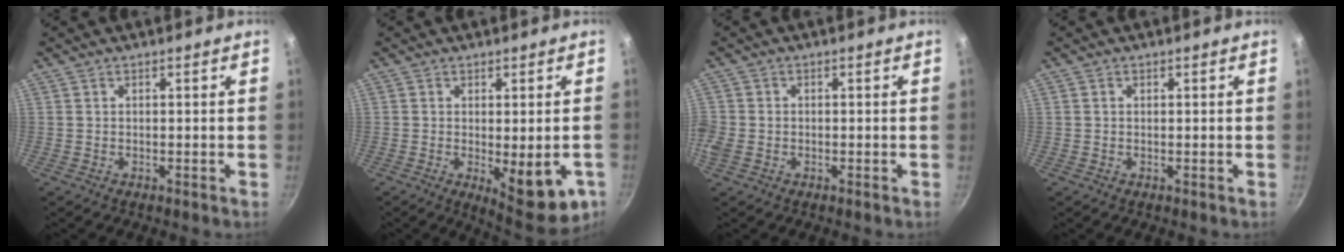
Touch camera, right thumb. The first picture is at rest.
{"total": 11.6, "force": [-3.2, 4.3, 10.3], "torque": [-0.120, -0.012, -0.028]}
{"total": 4.9, "force": [-1.0, 4.0, 2.7], "torque": [-0.068, 0.003, -0.026]}
{"total": 0.5, "force": [0.1, 0.4, 0.2], "torque": [-0.004, 0.004, 0.001]}